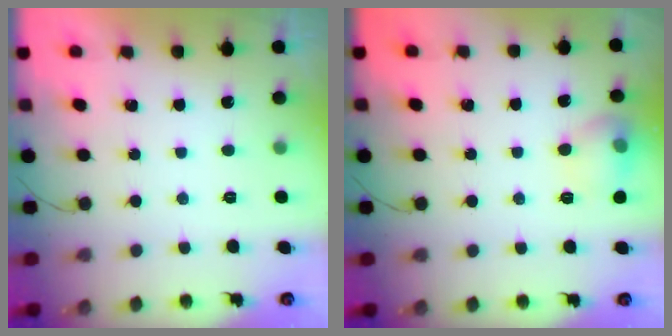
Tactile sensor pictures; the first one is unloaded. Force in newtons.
{"total": 8.8, "press": 8.8, "slide": 0.7}